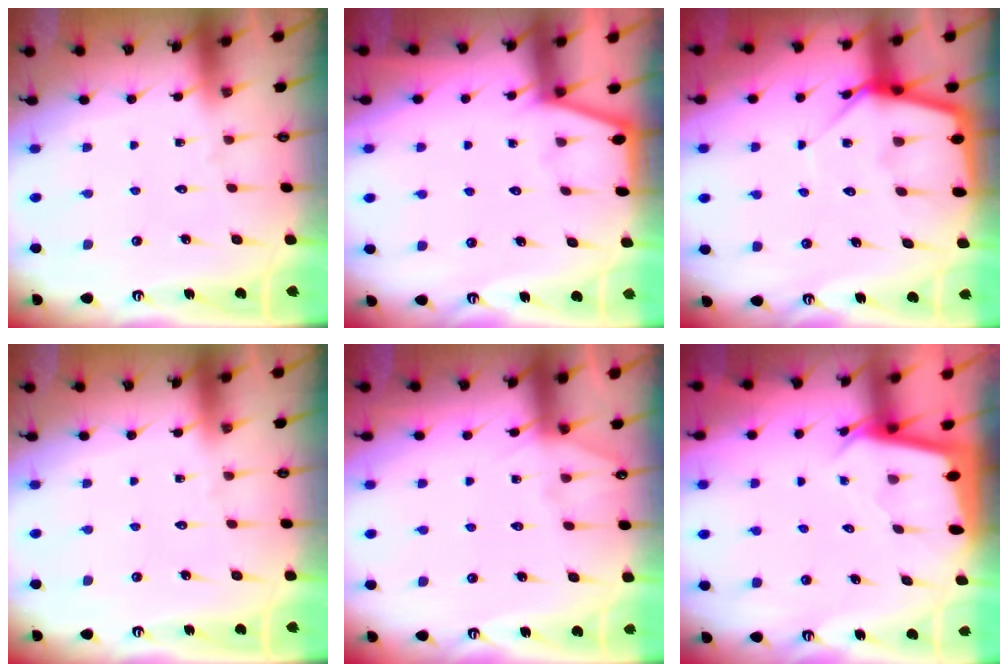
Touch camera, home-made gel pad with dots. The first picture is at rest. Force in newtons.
{"total": 1.9, "press": 1.9, "slide": 0.3}
{"total": 8.2, "press": 8.2, "slide": 0.5}
{"total": 0.0}
{"total": 4.4, "press": 4.3, "slide": 0.6}
{"total": 2.1, "press": 2.1, "slide": 0.0}